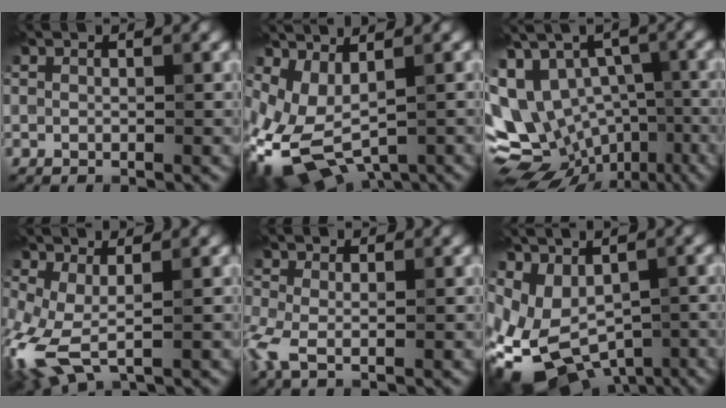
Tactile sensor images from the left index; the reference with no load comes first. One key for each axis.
{"total": 6.2, "fx": -0.8, "fy": 3.6, "fz": 5.0, "tx": -0.116, "ty": -0.013, "tz": -0.006}
{"total": 13.1, "fx": -1.8, "fy": 9.4, "fz": 8.9, "tx": -0.171, "ty": -0.004, "tz": 0.010}
{"total": 5.5, "fx": -1.5, "fy": 2.4, "fz": 4.7, "tx": -0.127, "ty": -0.007, "tz": -0.033}
{"total": 2.5, "fx": -0.6, "fy": 1.0, "fz": 2.2, "tx": -0.062, "ty": -0.007, "tz": -0.019}
{"total": 7.5, "fx": -2.3, "fy": 5.0, "fz": 5.0, "tx": -0.084, "ty": -0.017, "tz": -0.032}